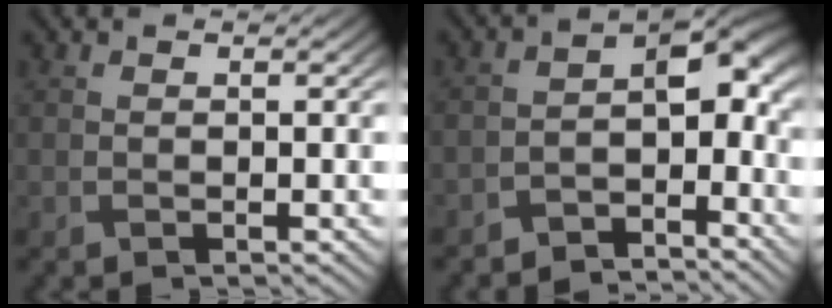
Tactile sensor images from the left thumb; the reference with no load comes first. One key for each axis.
{"total": 7.2, "fx": -4.4, "fy": 3.3, "fz": 4.6, "tx": -0.055, "ty": -0.005, "tz": -0.087}